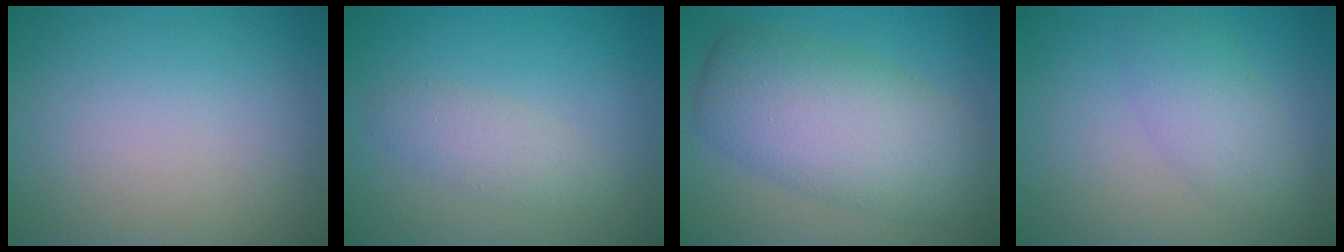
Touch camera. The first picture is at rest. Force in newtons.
{"total": 2.1, "press": 2.1, "slide": 0.1}
{"total": 8.4, "press": 8.4, "slide": 0.4}
{"total": 3.3, "press": 3.3, "slide": 0.2}